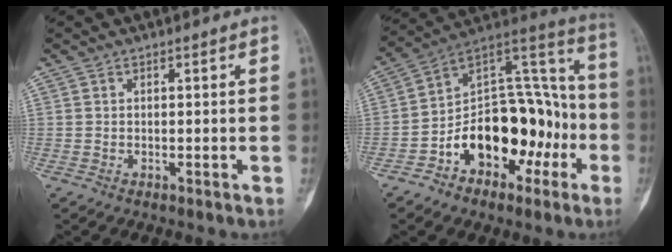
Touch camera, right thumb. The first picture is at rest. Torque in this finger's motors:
{"motor_torque": [1.03, 1.02, 0.83, -0.81, 0.33]}